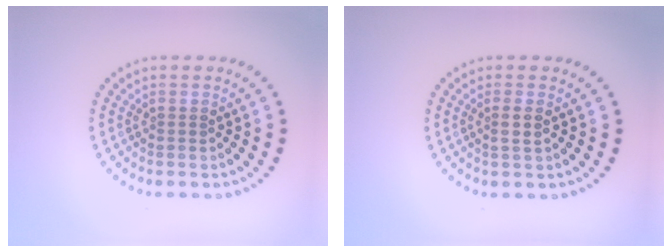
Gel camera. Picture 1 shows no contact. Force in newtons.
{"total": 1.2, "press": 1.0, "slide": 0.7}